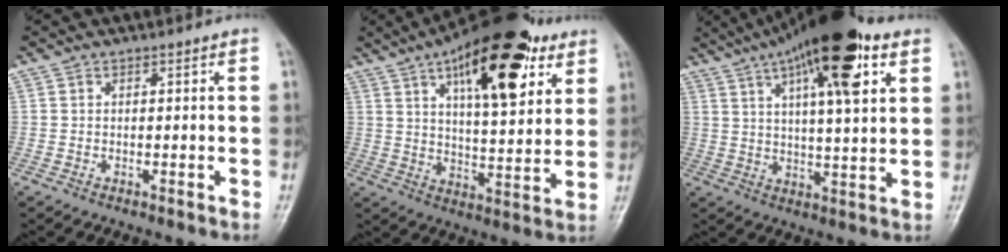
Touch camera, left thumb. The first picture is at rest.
{"total": 22.6, "force": [11.0, 9.2, 17.5], "torque": [-0.232, -0.027, 0.168]}
{"total": 19.7, "force": [9.8, 5.7, 16.2], "torque": [-0.242, -0.011, 0.152]}